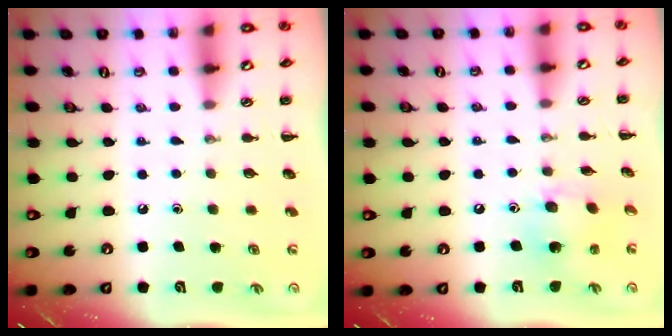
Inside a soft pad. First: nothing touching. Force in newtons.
{"total": 5.9, "press": 5.8, "slide": 1.2}